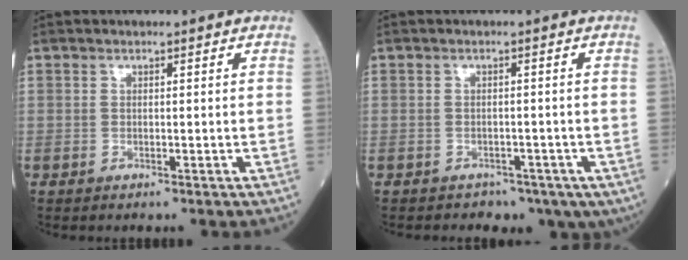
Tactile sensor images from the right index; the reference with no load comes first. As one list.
[{"total": 5.2, "force": [-3.2, 3.8, 1.3], "torque": [-0.009, 0.012, -0.038]}]